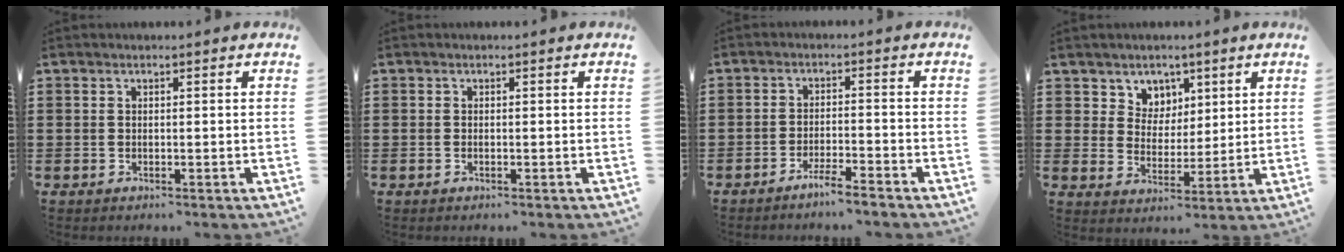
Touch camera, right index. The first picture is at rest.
{"total": 0.0}
{"total": 3.5, "force": [-3.3, -0.4, 1.3], "torque": [-0.030, -0.003, -0.064]}
{"total": 5.3, "force": [3.3, 4.2, -0.2], "torque": [-0.029, 0.000, 0.062]}